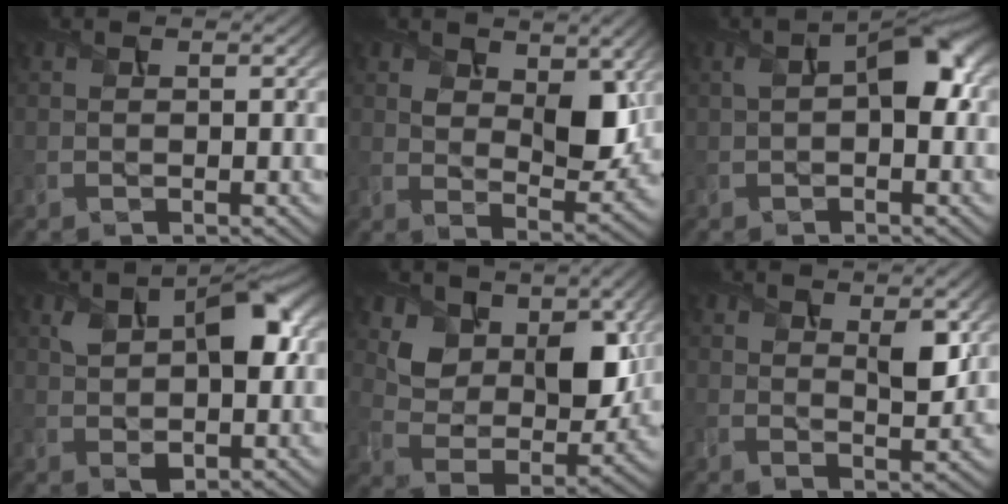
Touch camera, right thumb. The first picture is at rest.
{"total": 7.8, "force": [2.7, 4.6, 5.8], "torque": [-0.108, -0.017, 0.049]}
{"total": 5.7, "force": [0.5, 2.6, 5.0], "torque": [-0.080, 0.010, 0.007]}
{"total": 8.7, "force": [1.9, 4.7, 7.1], "torque": [-0.124, 0.003, 0.030]}
{"total": 9.7, "force": [4.8, 6.2, 5.8], "torque": [-0.114, -0.021, 0.085]}
{"total": 4.3, "force": [2.2, 1.7, 3.2], "torque": [-0.060, -0.010, 0.042]}